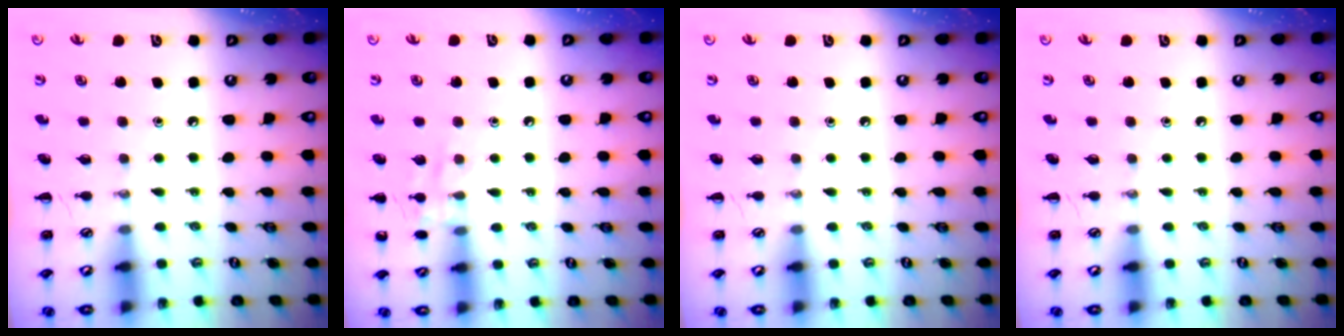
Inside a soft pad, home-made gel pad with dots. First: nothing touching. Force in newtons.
{"total": 7.7, "press": 7.5, "slide": 1.5}
{"total": 0.0}
{"total": 0.0}